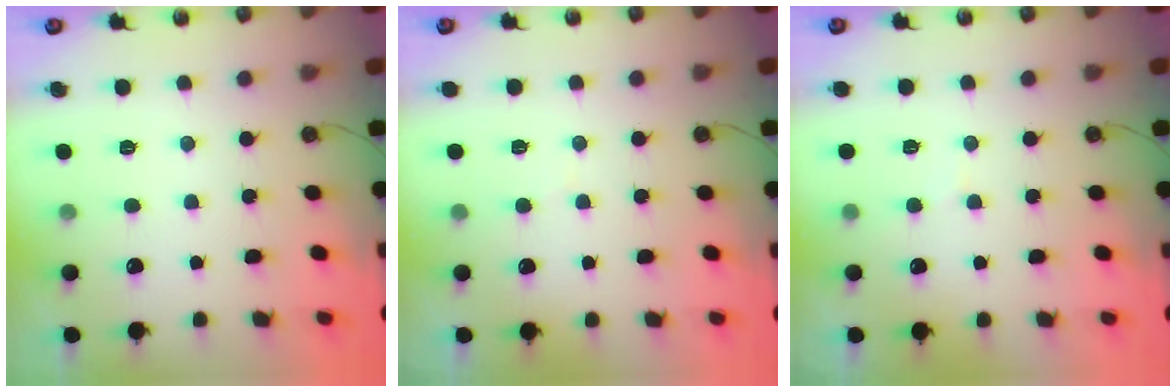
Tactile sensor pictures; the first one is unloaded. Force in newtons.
{"total": 3.1, "press": 3.1, "slide": 0.4}
{"total": 4.6, "press": 4.6, "slide": 0.4}